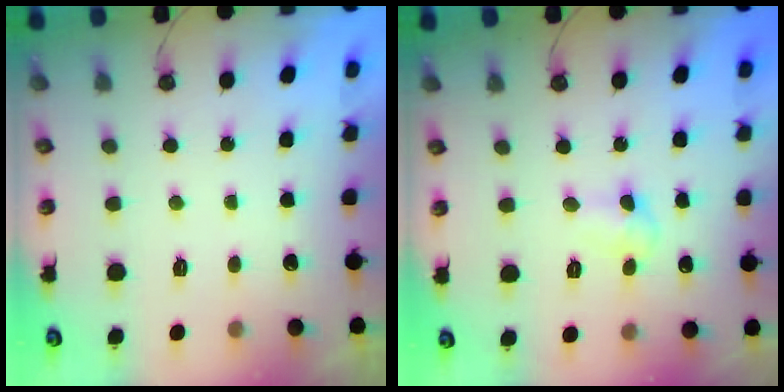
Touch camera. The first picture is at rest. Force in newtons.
{"total": 3.6, "press": 3.5, "slide": 1.0}